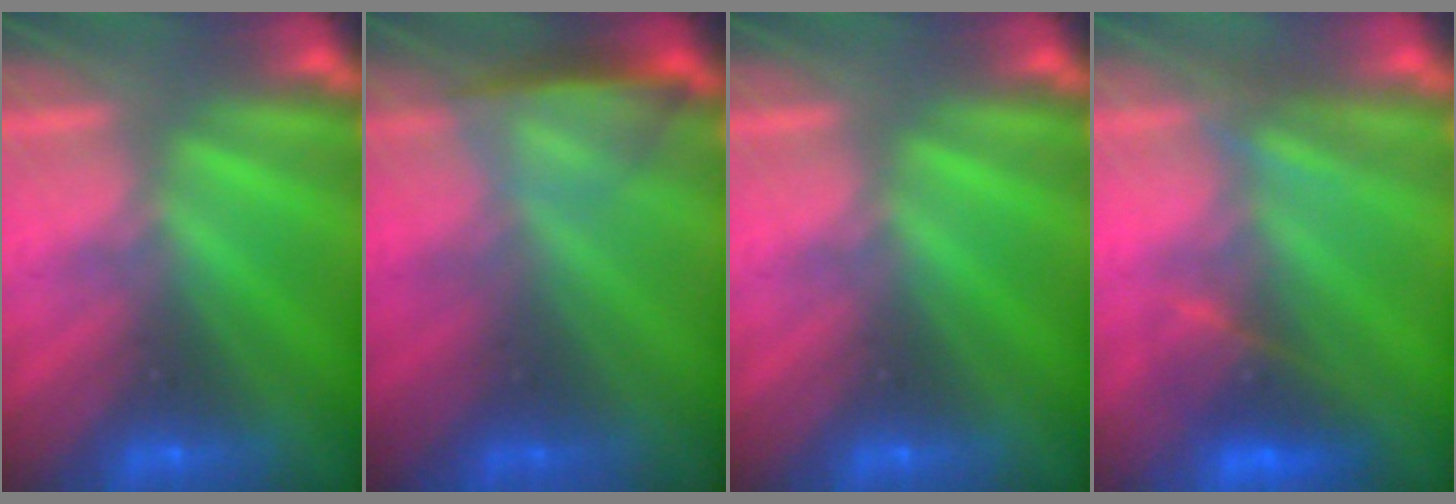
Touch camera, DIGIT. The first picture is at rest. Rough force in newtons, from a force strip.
{"total": 3.8}
{"total": 0.0}
{"total": 3.5}